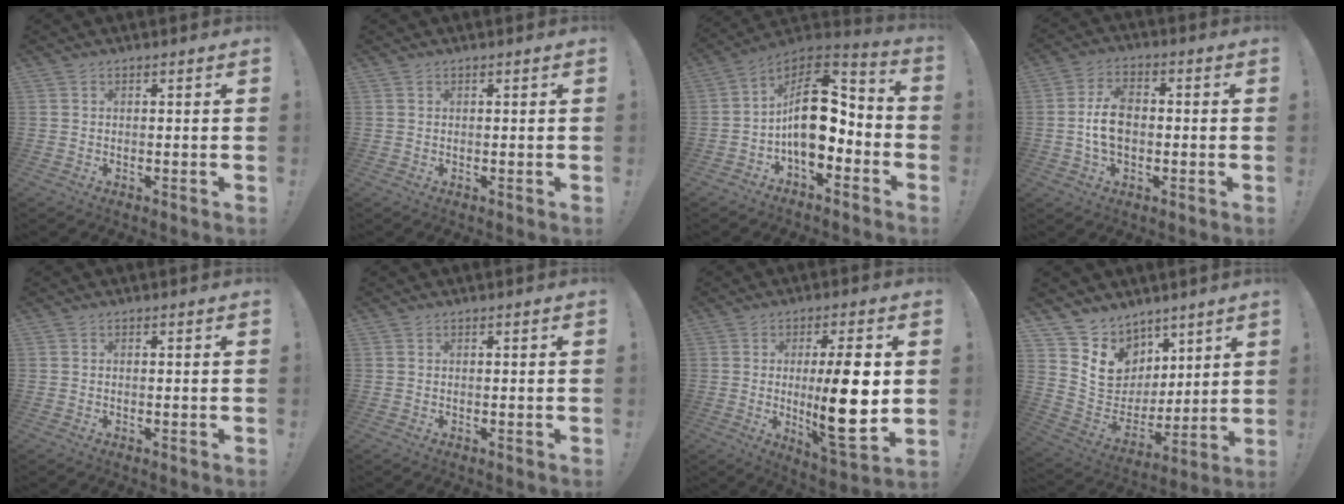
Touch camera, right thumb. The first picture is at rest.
{"total": 0.5, "force": [0.4, 0.3, 0.1], "torque": [-0.002, -0.001, 0.009]}
{"total": 16.4, "force": [-1.0, 9.6, 13.3], "torque": [-0.209, 0.009, -0.013]}
{"total": 8.9, "force": [-0.6, 5.9, 6.7], "torque": [-0.120, 0.012, -0.011]}
{"total": 0.0}
{"total": 0.0}
{"total": 16.4, "force": [0.8, 3.6, 16.0], "torque": [-0.254, -0.026, 0.006]}
{"total": 11.7, "force": [7.2, 9.1, 2.1], "torque": [-0.036, -0.069, 0.145]}